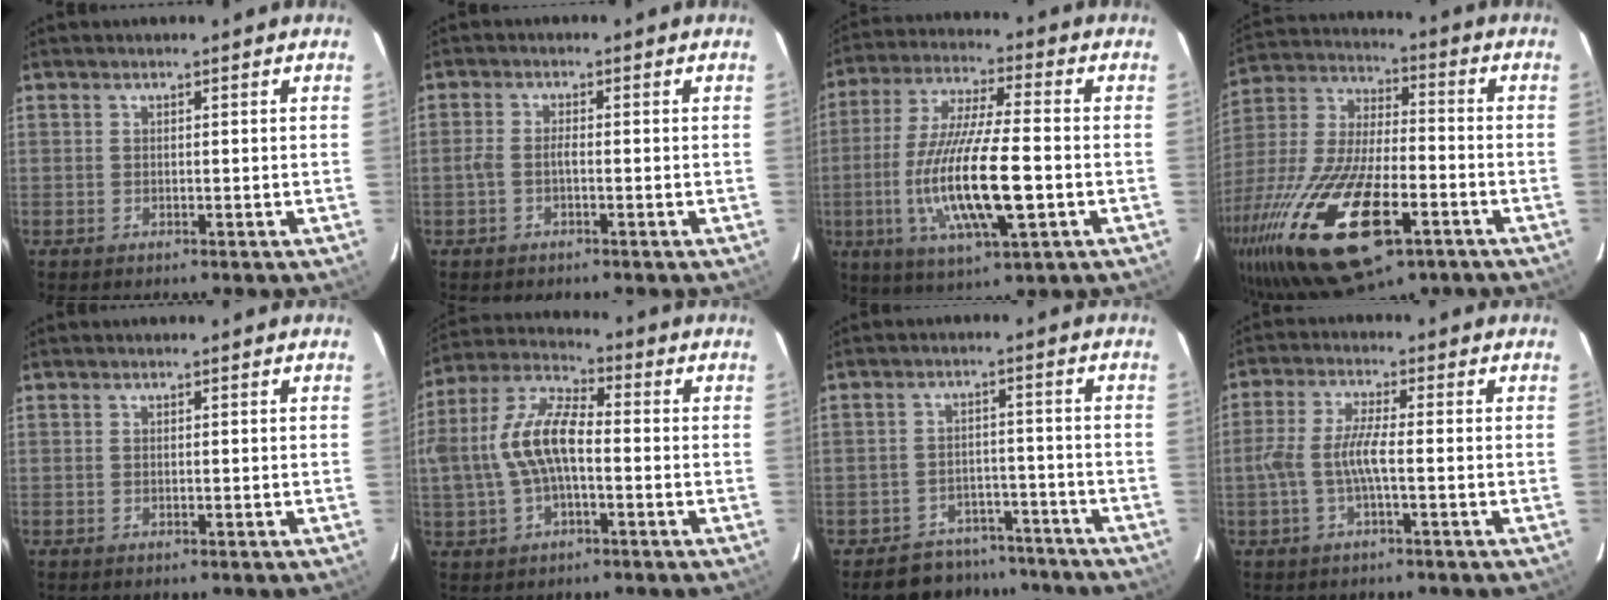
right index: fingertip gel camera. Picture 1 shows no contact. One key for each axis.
{"total": 1.9, "fx": -0.9, "fy": 0.4, "fz": 1.7, "tx": -0.039, "ty": 0.004, "tz": -0.021}
{"total": 17.2, "fx": -3.9, "fy": 3.3, "fz": 16.4, "tx": -0.326, "ty": -0.020, "tz": -0.067}
{"total": 29.7, "fx": -14.2, "fy": 12.1, "fz": 23.0, "tx": -0.497, "ty": -0.066, "tz": -0.244}
{"total": 0.0}
{"total": 12.9, "fx": -1.2, "fy": 6.0, "fz": 11.4, "tx": -0.237, "ty": 0.015, "tz": -0.022}
{"total": 9.6, "fx": -8.4, "fy": 4.6, "fz": 0.7, "tx": -0.023, "ty": 0.025, "tz": -0.107}
{"total": 5.7, "fx": -1.5, "fy": 0.5, "fz": 5.4, "tx": -0.118, "ty": 0.004, "tz": -0.027}